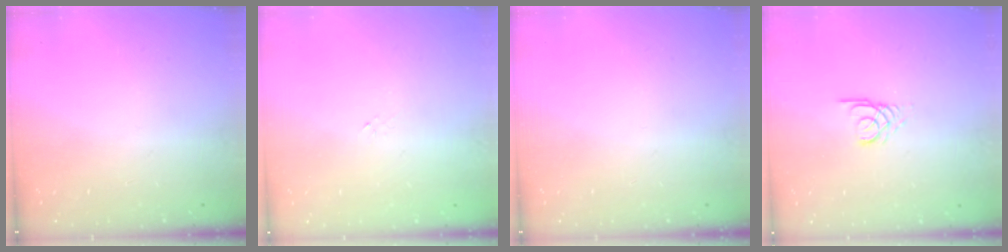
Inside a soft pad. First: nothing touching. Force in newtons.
{"total": 0.0}
{"total": 0.0}
{"total": 2.7, "press": 2.7, "slide": 0.3}